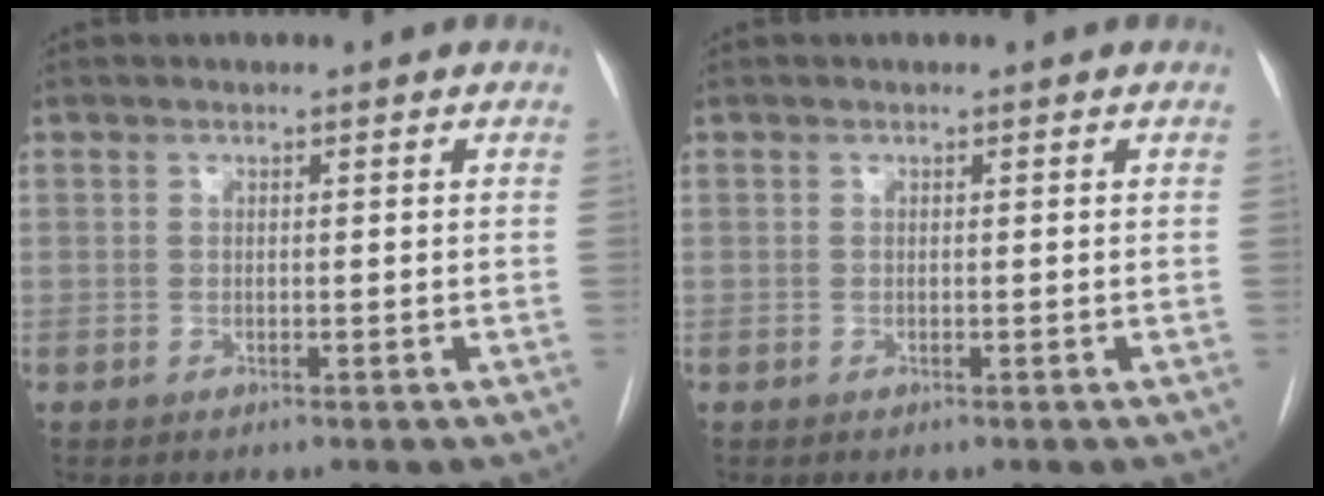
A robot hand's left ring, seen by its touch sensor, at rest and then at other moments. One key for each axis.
{"total": 0.0}